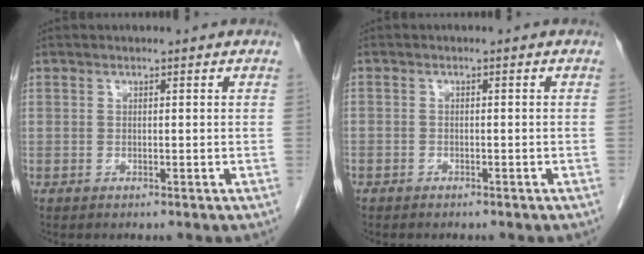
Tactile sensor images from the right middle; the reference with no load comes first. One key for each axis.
{"total": 1.4, "fx": -1.1, "fy": 0.7, "fz": 0.3, "tx": -0.006, "ty": 0.002, "tz": -0.014}